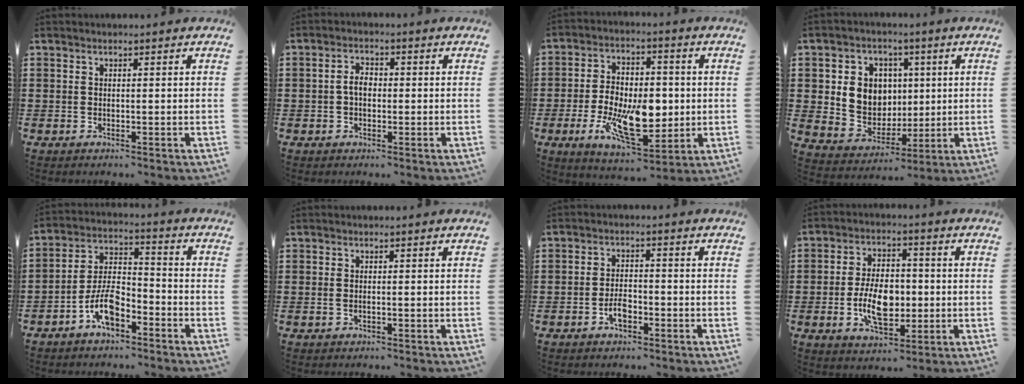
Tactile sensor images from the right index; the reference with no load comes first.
{"total": 2.7, "force": [-0.4, 1.5, 2.2], "torque": [-0.043, 0.003, -0.008]}
{"total": 13.3, "force": [-2.0, 6.9, 11.2], "torque": [-0.208, -0.011, -0.033]}
{"total": 7.4, "force": [1.5, 6.9, 2.3], "torque": [-0.063, 0.007, 0.030]}
{"total": 7.6, "force": [-4.5, 3.4, 5.2], "torque": [-0.112, 0.012, -0.085]}
{"total": 0.7, "force": [-0.2, 0.2, 0.6], "torque": [-0.013, -0.004, -0.003]}
{"total": 3.4, "force": [-1.6, 1.5, 2.5], "torque": [-0.054, 0.003, -0.032]}
{"total": 9.0, "force": [-1.5, 5.1, 7.3], "torque": [-0.139, 0.000, -0.034]}